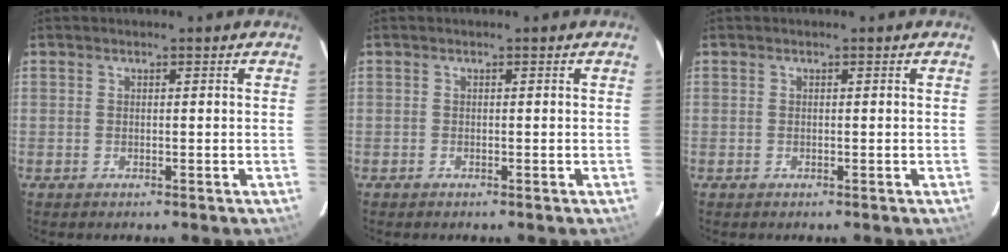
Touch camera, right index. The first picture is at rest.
{"total": 0.0}
{"total": 0.0}